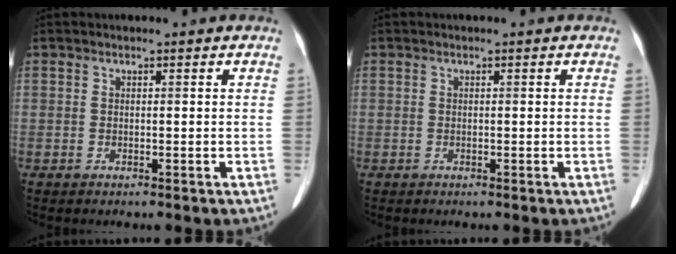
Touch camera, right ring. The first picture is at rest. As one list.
[{"total": 0.0}]